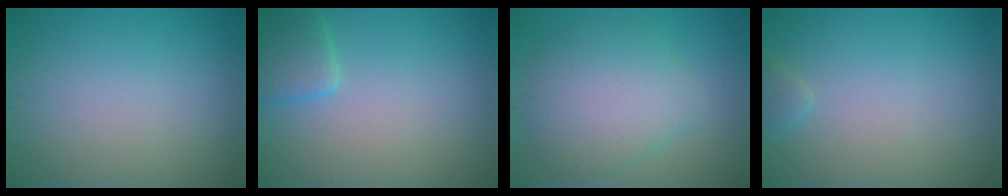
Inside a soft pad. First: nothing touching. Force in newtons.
{"total": 2.8, "press": 2.8, "slide": 0.2}
{"total": 6.0, "press": 6.0, "slide": 0.2}
{"total": 1.0, "press": 1.0, "slide": 0.1}